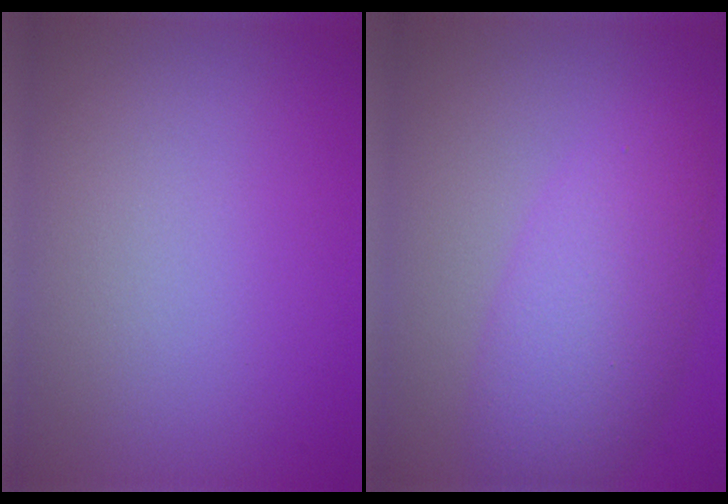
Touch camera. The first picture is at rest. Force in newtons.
{"total": 5.9, "press": 5.9, "slide": 0.1}